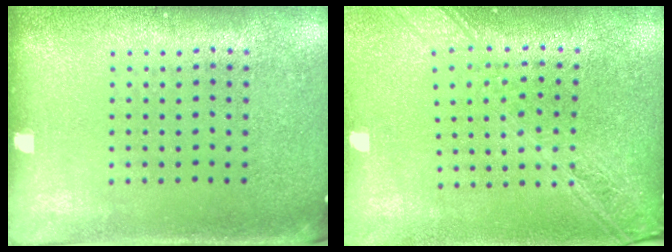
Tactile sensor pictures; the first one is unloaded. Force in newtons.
{"total": 2.2, "press": 1.8, "slide": 1.2}